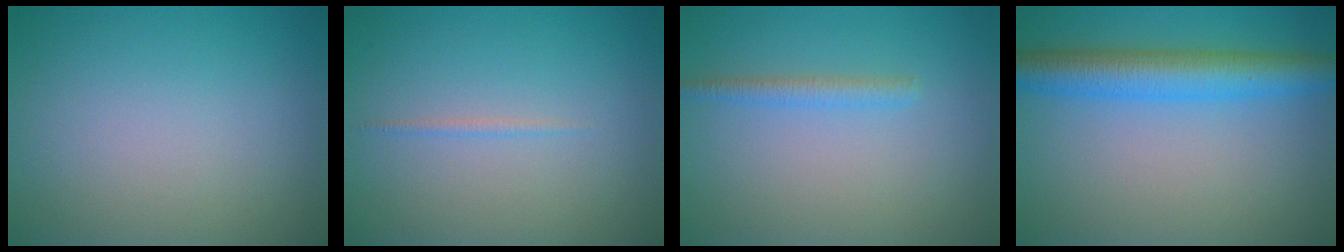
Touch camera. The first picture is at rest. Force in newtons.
{"total": 0.6, "press": 0.6, "slide": 0.1}
{"total": 1.6, "press": 1.6, "slide": 0.0}
{"total": 5.8, "press": 5.8, "slide": 0.3}